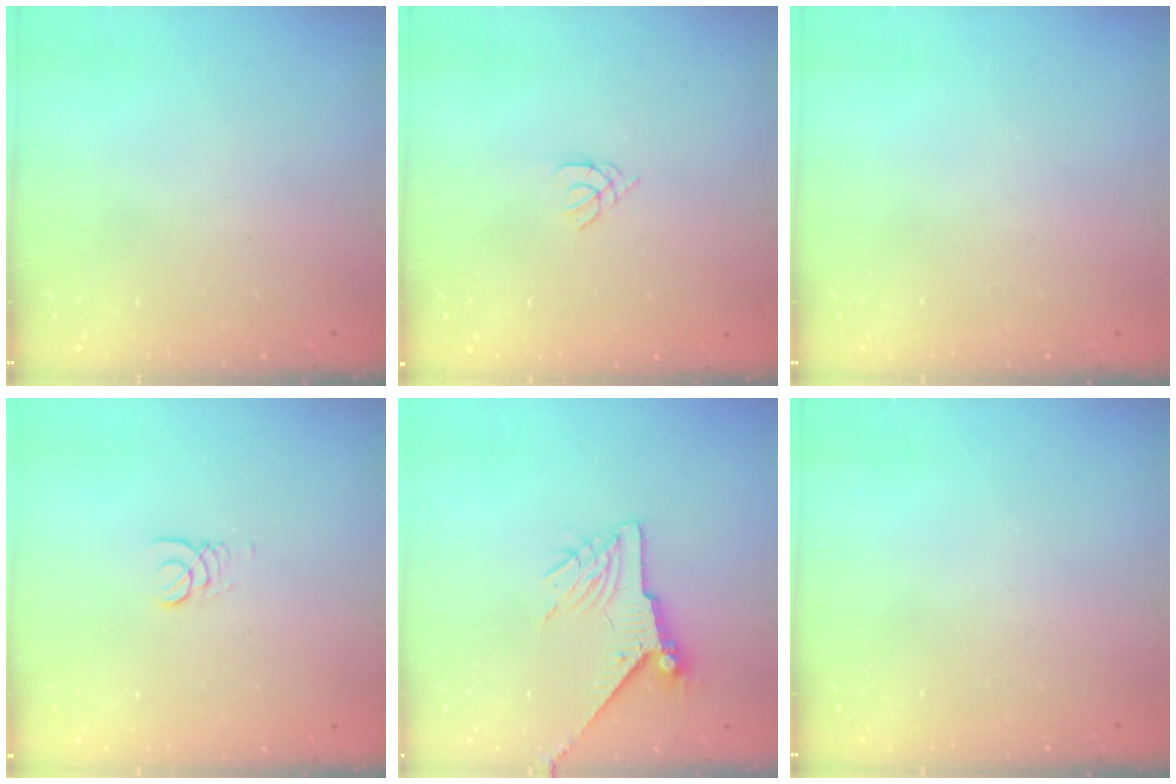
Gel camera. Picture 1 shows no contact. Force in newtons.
{"total": 1.1, "press": 1.0, "slide": 0.3}
{"total": 0.0}
{"total": 1.4, "press": 1.4, "slide": 0.2}
{"total": 8.0, "press": 8.0, "slide": 0.1}
{"total": 0.0}